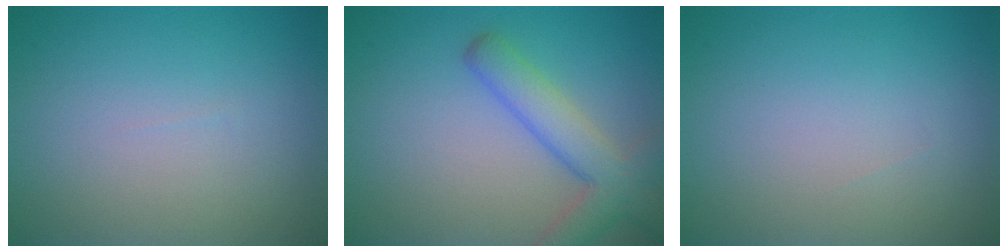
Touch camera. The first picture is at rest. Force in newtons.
{"total": 4.8, "press": 4.8, "slide": 0.3}
{"total": 0.0}